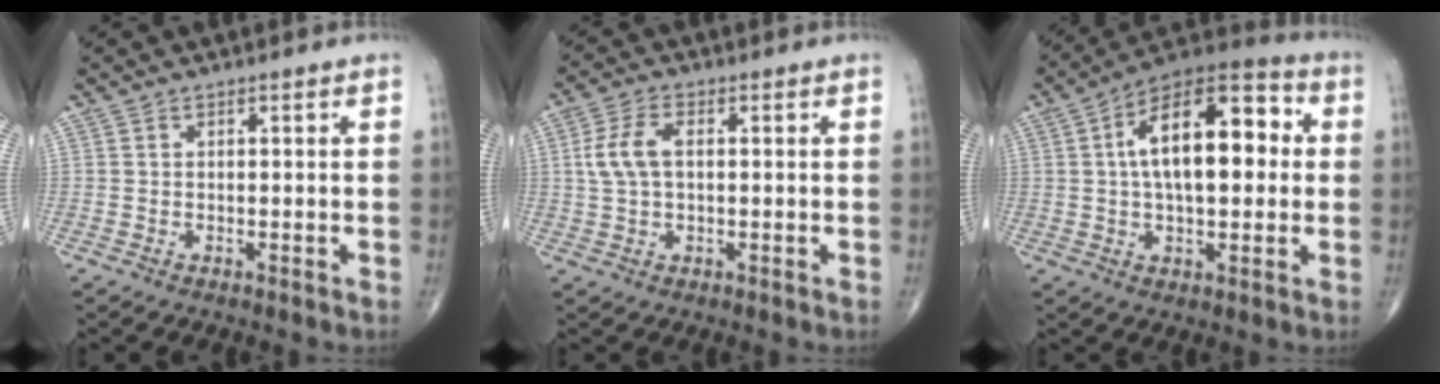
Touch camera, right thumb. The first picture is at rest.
{"total": 6.2, "force": [0.8, 3.4, 5.1], "torque": [-0.116, 0.014, 0.014]}
{"total": 18.8, "force": [2.6, 9.2, 16.2], "torque": [-0.233, 0.031, 0.031]}